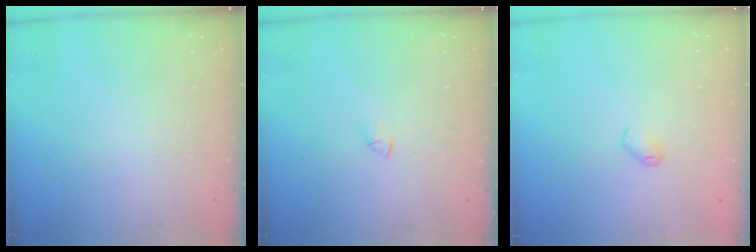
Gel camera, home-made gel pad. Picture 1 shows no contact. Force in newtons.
{"total": 1.2, "press": 1.1, "slide": 0.3}
{"total": 4.5, "press": 4.4, "slide": 1.0}